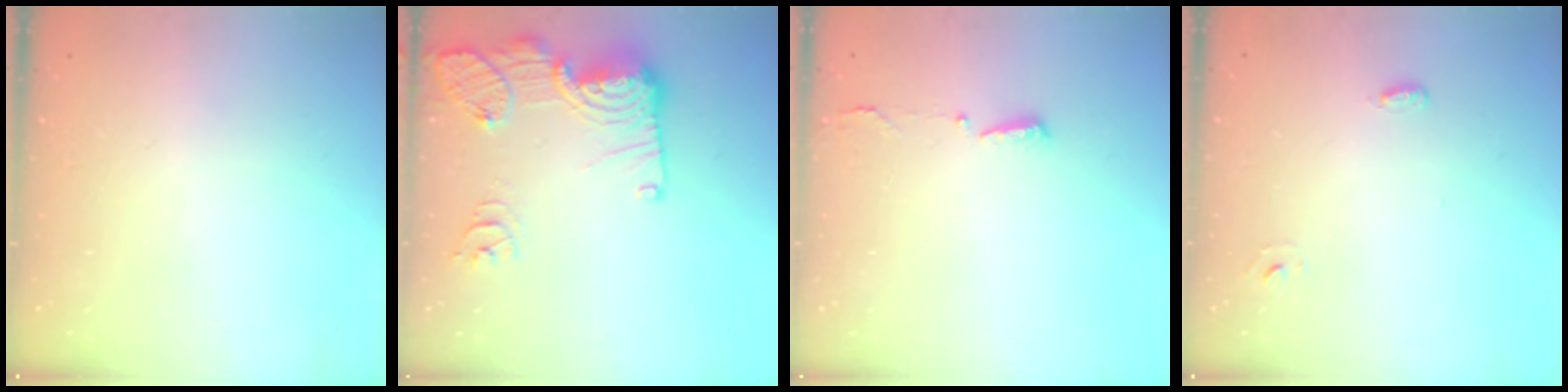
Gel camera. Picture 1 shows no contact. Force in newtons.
{"total": 18.4, "press": 18.3, "slide": 1.7}
{"total": 2.9, "press": 2.8, "slide": 0.6}
{"total": 2.6, "press": 2.5, "slide": 0.6}